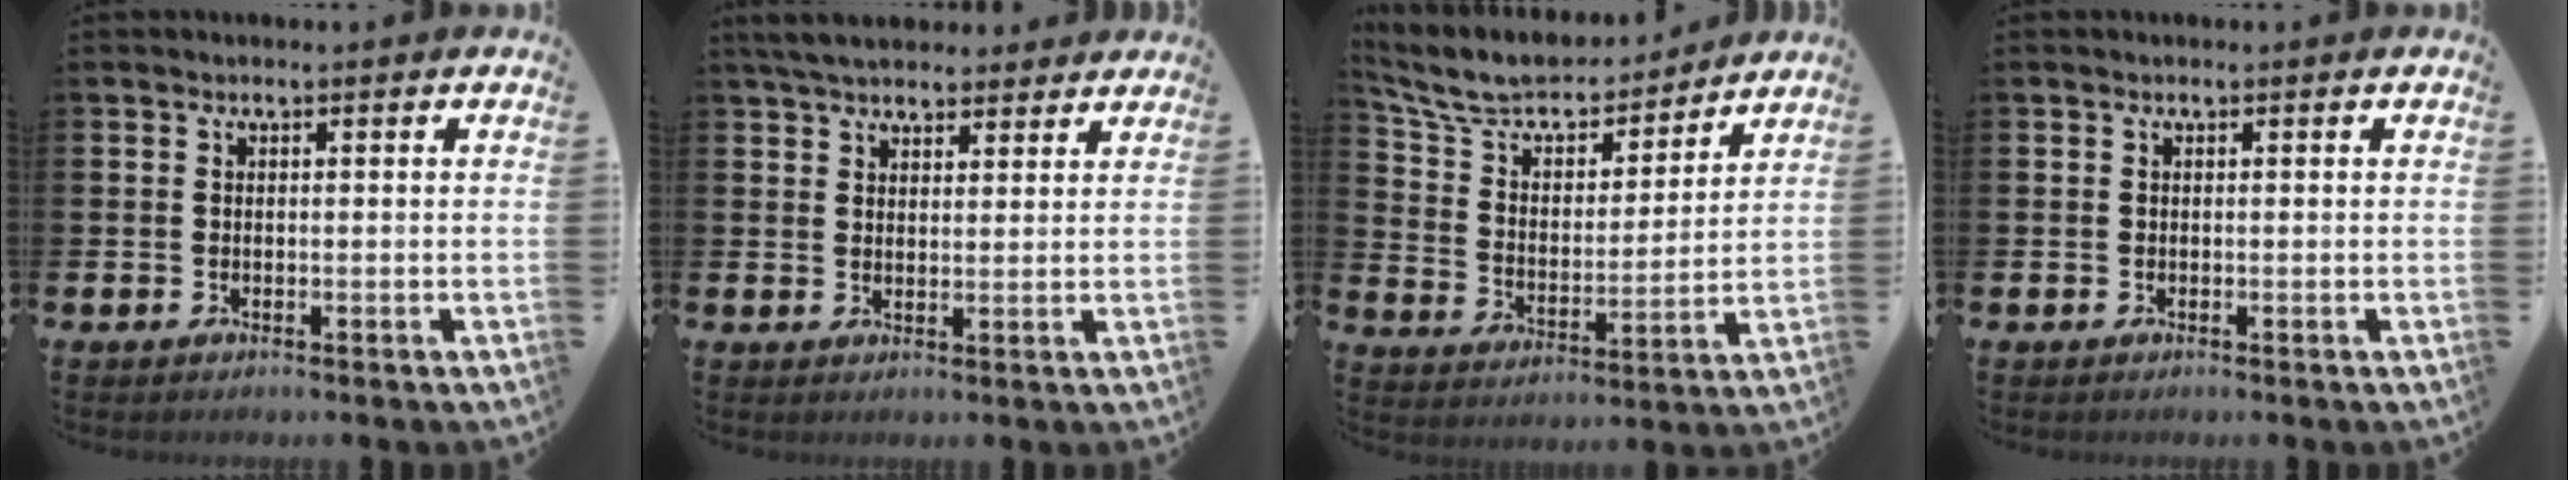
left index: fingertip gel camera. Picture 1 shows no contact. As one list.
[{"total": 5.0, "force": [4.6, 1.4, 1.2], "torque": [-0.035, -0.012, 0.086]}, {"total": 8.8, "force": [8.0, 2.7, 2.4], "torque": [-0.095, -0.053, 0.141]}, {"total": 0.0}]